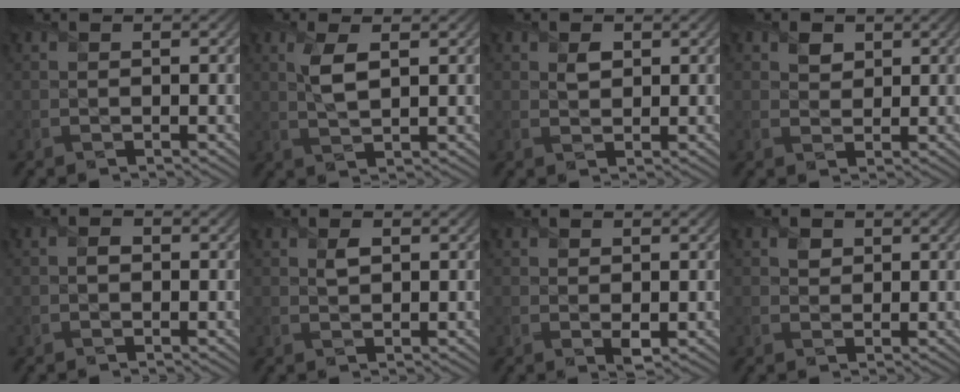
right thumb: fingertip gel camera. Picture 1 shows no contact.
{"total": 3.6, "force": [1.2, 1.3, 3.1], "torque": [-0.074, 0.001, 0.024]}
{"total": 1.7, "force": [0.7, 1.3, 0.9], "torque": [-0.018, -0.005, 0.014]}
{"total": 2.2, "force": [1.2, 1.7, 0.8], "torque": [-0.020, -0.006, 0.021]}
{"total": 0.9, "force": [-0.2, 0.7, 0.4], "torque": [-0.005, -0.005, -0.010]}
{"total": 1.4, "force": [0.6, 0.9, 0.9], "torque": [-0.022, -0.005, 0.011]}
{"total": 1.5, "force": [0.3, 1.1, 1.0], "torque": [-0.019, -0.009, 0.007]}
{"total": 1.7, "force": [0.7, 1.4, 0.5], "torque": [-0.010, -0.005, 0.012]}